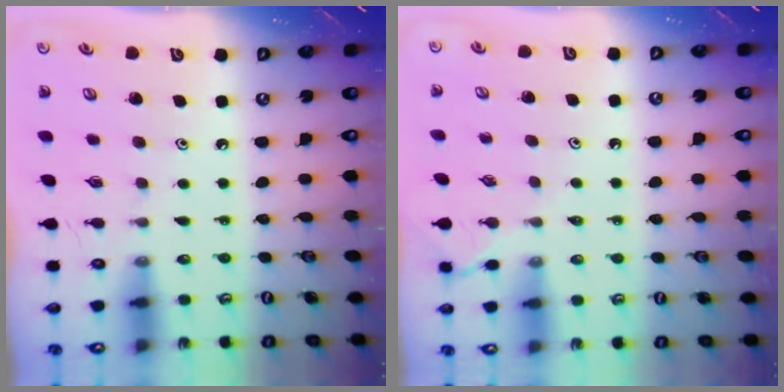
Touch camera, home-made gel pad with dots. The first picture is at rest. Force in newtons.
{"total": 2.9, "press": 2.8, "slide": 0.6}